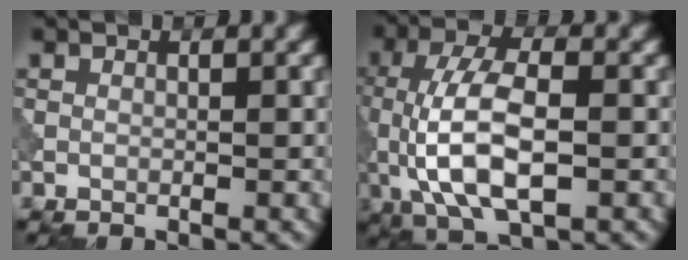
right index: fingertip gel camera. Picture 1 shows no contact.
{"total": 8.7, "force": [-1.4, 3.6, 7.8], "torque": [-0.157, 0.009, -0.030]}